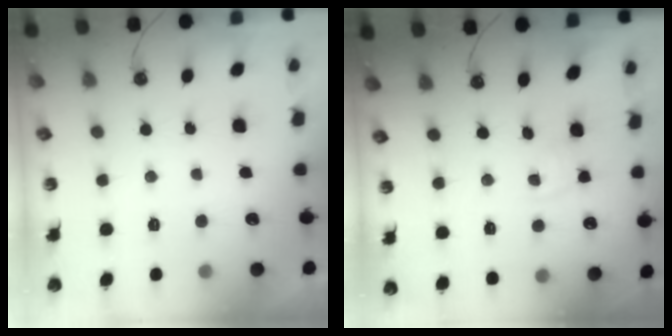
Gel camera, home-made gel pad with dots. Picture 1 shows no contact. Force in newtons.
{"total": 3.4, "press": 3.4, "slide": 0.5}